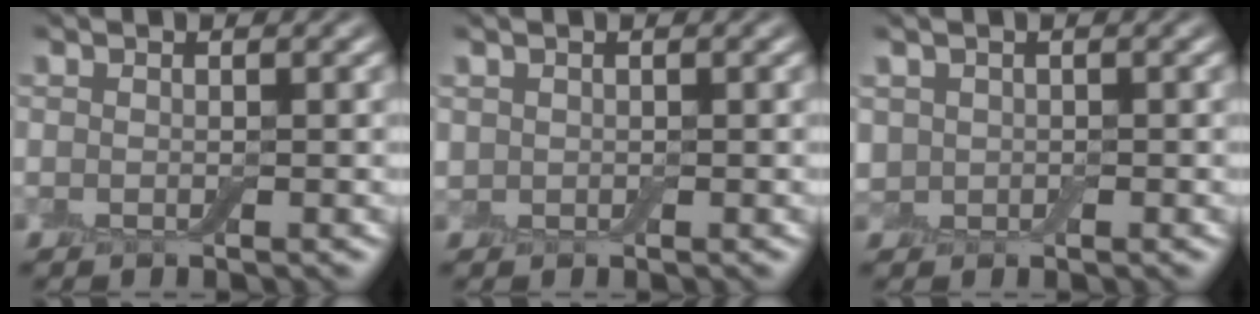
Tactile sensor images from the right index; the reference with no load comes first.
{"total": 0.7, "force": [0.3, 0.6, 0.1], "torque": [0.000, 0.000, 0.005]}
{"total": 1.6, "force": [0.3, 1.5, 0.6], "torque": [-0.012, -0.003, 0.001]}